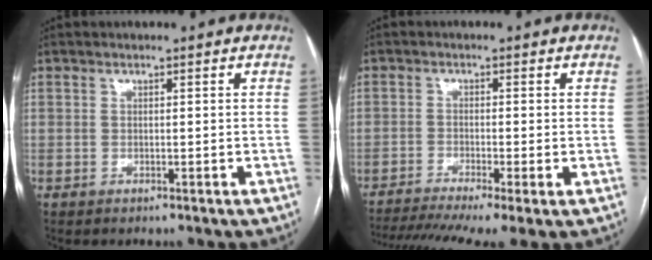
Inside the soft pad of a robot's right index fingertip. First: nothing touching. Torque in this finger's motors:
{"motor_torque": [1.53, -0.61, 0.54, 0.12]}